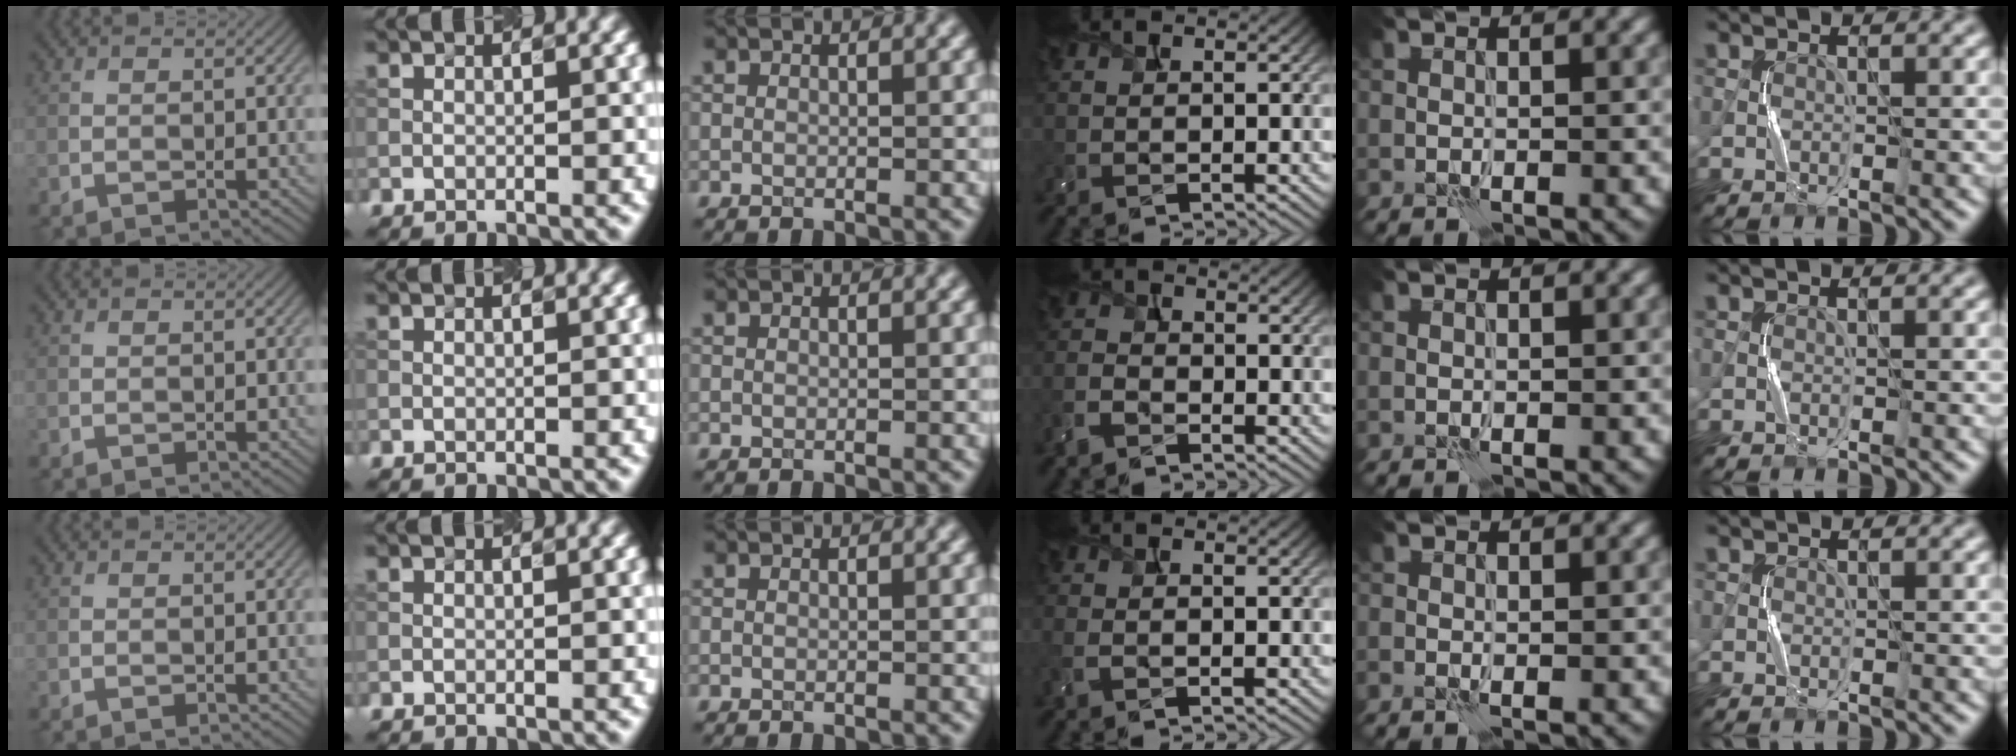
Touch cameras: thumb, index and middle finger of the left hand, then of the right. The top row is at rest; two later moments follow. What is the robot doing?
{"motion": "squeeze", "object": "bubble wrap"}